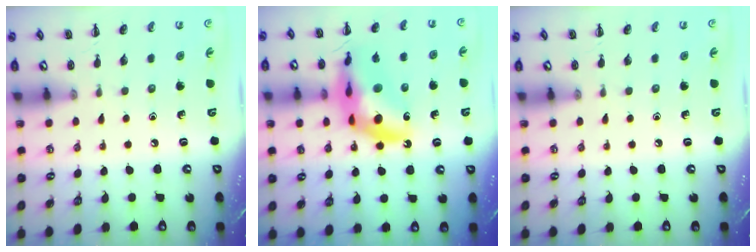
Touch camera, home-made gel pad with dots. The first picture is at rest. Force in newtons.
{"total": 19.1, "press": 18.5, "slide": 4.4}
{"total": 0.0}